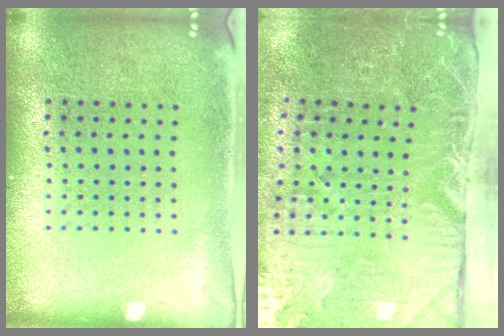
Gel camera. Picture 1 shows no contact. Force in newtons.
{"total": 4.8, "press": 4.2, "slide": 2.3}